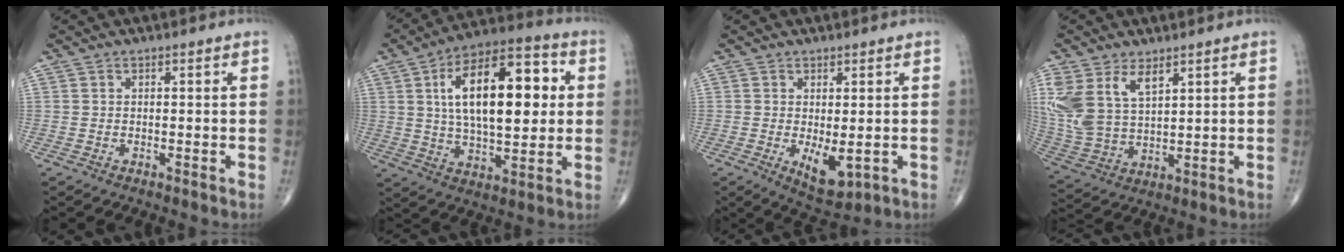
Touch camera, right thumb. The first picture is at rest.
{"total": 21.9, "force": [4.2, 10.2, 18.9], "torque": [-0.282, 0.010, 0.061]}
{"total": 5.8, "force": [-0.9, 2.6, 5.1], "torque": [-0.072, -0.017, -0.001]}
{"total": 13.7, "force": [6.3, 7.8, 9.4], "torque": [-0.207, -0.018, 0.139]}